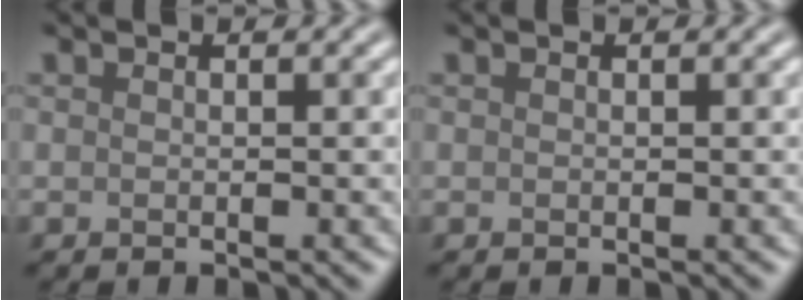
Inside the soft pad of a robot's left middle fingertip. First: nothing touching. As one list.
[{"total": 0.0}]